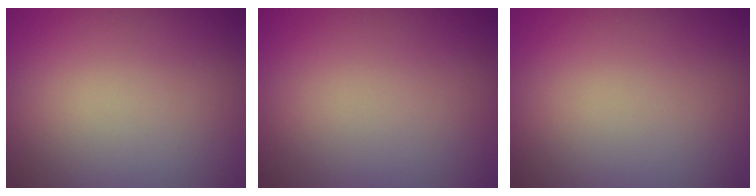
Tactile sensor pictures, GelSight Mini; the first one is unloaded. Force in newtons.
{"total": 0.0}
{"total": 0.0}